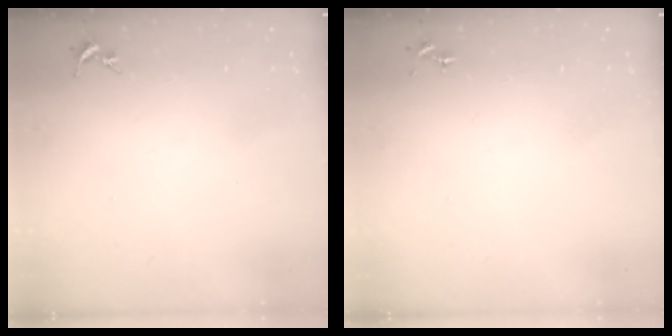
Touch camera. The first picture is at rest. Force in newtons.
{"total": 0.0}